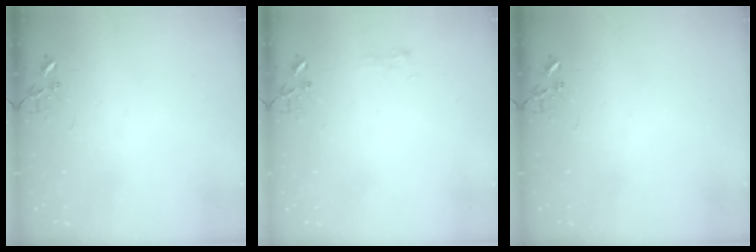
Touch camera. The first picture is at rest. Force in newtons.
{"total": 6.2, "press": 6.1, "slide": 0.7}
{"total": 0.0}